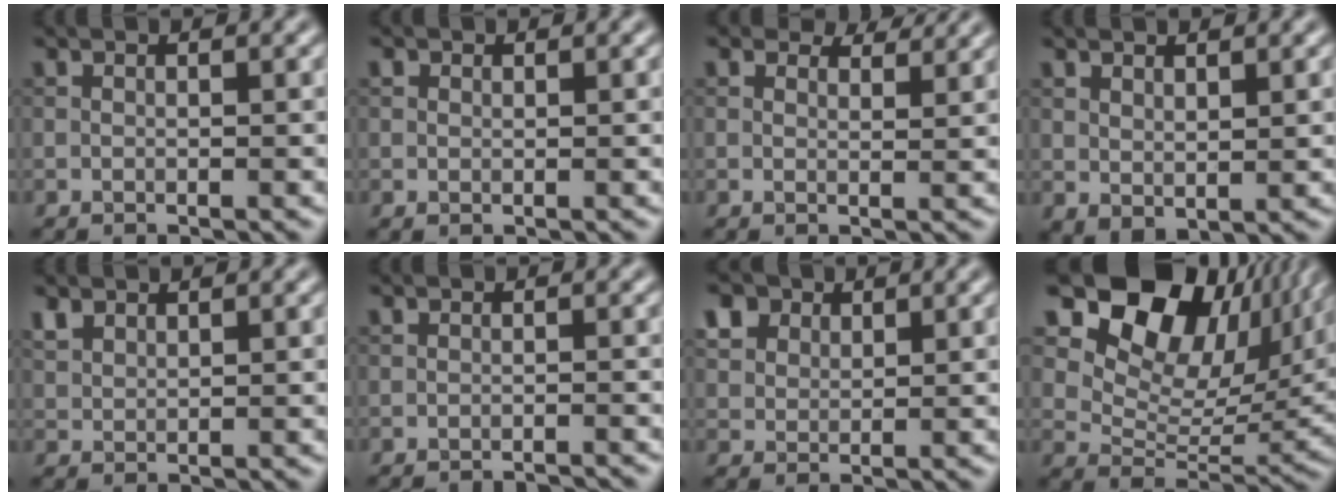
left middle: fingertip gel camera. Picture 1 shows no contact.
{"total": 0.7, "force": [0.4, 0.6, 0.2], "torque": [-0.002, 0.000, 0.006]}
{"total": 3.1, "force": [2.8, 0.9, 1.0], "torque": [-0.019, -0.001, 0.034]}
{"total": 2.0, "force": [1.1, 1.1, 1.2], "torque": [-0.028, -0.006, 0.027]}
{"total": 1.6, "force": [1.3, 0.9, 0.5], "torque": [-0.017, 0.004, 0.031]}
{"total": 2.0, "force": [-1.9, 0.2, 0.4], "torque": [0.002, 0.003, -0.025]}
{"total": 4.7, "force": [2.9, 3.1, 2.0], "torque": [-0.064, 0.008, 0.056]}
{"total": 14.5, "force": [8.8, 8.1, 8.1], "torque": [-0.135, 0.019, 0.154]}